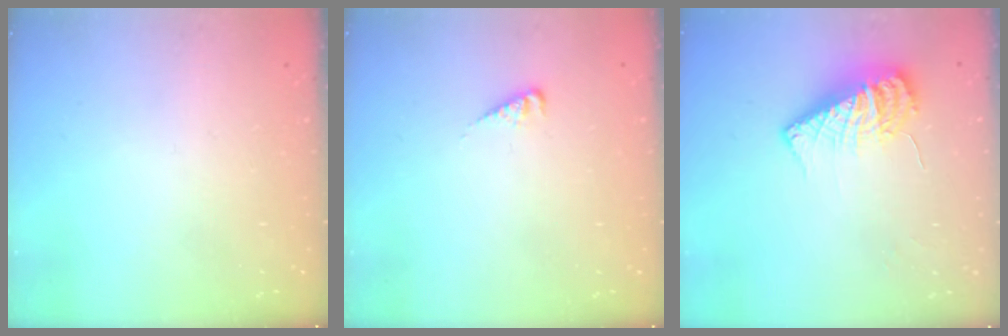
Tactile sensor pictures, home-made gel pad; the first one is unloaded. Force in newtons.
{"total": 2.6, "press": 2.6, "slide": 0.5}
{"total": 11.6, "press": 11.5, "slide": 1.1}